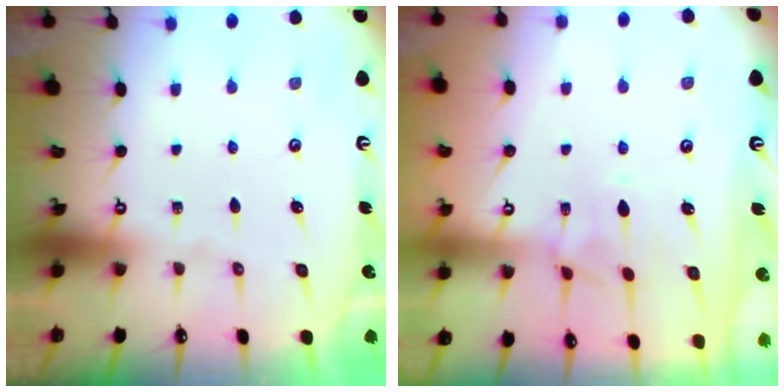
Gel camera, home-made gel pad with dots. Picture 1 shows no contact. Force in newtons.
{"total": 0.8, "press": 0.1, "slide": 0.7}